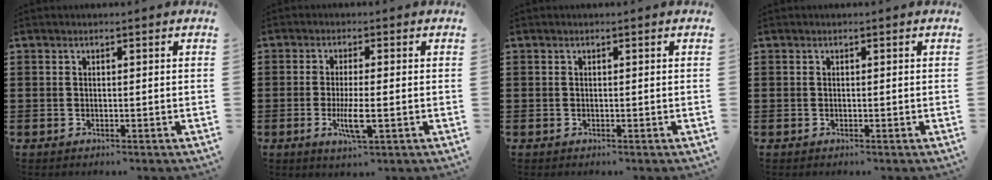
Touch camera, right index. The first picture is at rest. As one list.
[{"total": 4.9, "force": [-1.4, 0.7, 4.6], "torque": [-0.098, -0.014, -0.030]}, {"total": 0.0}, {"total": 0.0}]